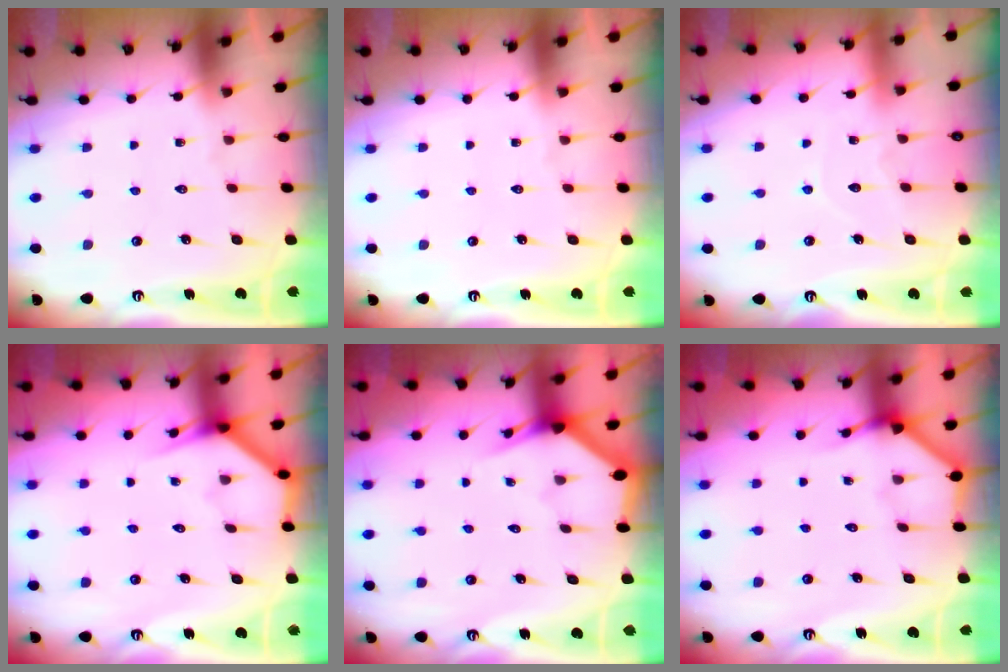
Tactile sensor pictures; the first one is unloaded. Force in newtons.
{"total": 0.0}
{"total": 5.2, "press": 5.2, "slide": 0.3}
{"total": 3.8, "press": 3.8, "slide": 0.3}
{"total": 3.0, "press": 3.0, "slide": 0.1}
{"total": 3.1, "press": 3.1, "slide": 0.2}